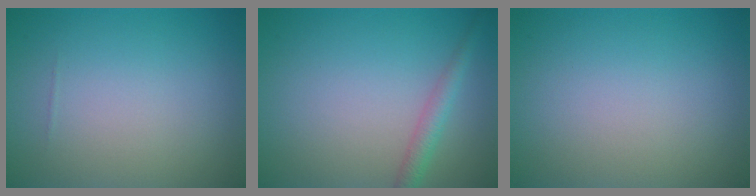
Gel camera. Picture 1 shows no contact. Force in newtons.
{"total": 2.0, "press": 2.0, "slide": 0.1}
{"total": 0.0}